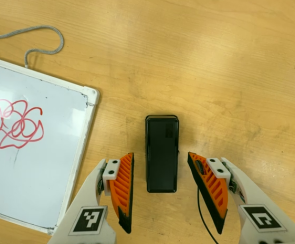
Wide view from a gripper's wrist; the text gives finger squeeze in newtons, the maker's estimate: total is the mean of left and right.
{"total": 0.0}